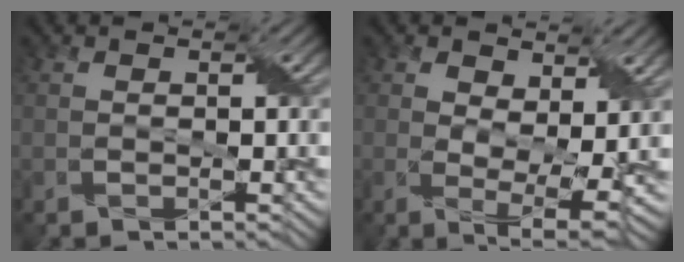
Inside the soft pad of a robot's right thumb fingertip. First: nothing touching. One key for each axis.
{"total": 6.1, "fx": 2.0, "fy": 3.1, "fz": 4.9, "tx": -0.106, "ty": -0.010, "tz": 0.038}